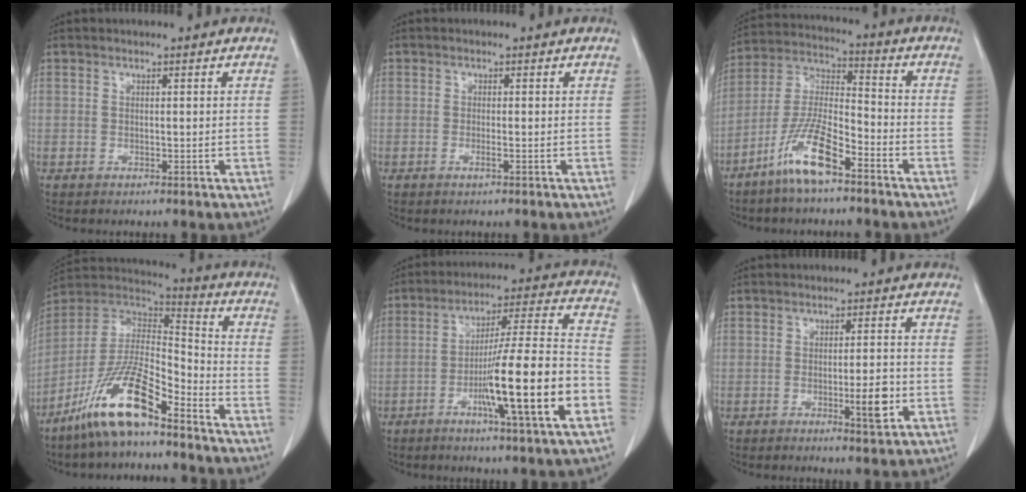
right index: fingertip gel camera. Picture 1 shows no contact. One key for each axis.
{"total": 0.9, "fx": -0.4, "fy": -0.1, "fz": 0.8, "tx": -0.014, "ty": -0.001, "tz": -0.007}
{"total": 11.1, "fx": -7.0, "fy": 2.1, "fz": 8.3, "tx": -0.175, "ty": -0.009, "tz": -0.139}
{"total": 14.6, "fx": -9.9, "fy": 3.2, "fz": 10.2, "tx": -0.195, "ty": 0.011, "tz": -0.182}
{"total": 17.8, "fx": -6.3, "fy": -0.2, "fz": 16.7, "tx": -0.261, "ty": -0.003, "tz": -0.101}
{"total": 5.1, "fx": -1.5, "fy": 0.7, "fz": 4.8, "tx": -0.073, "ty": -0.004, "tz": -0.021}